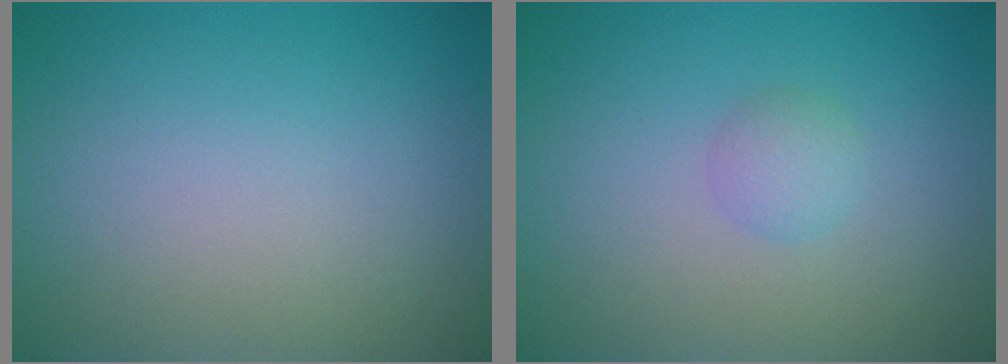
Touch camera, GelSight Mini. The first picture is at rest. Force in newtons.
{"total": 1.3, "press": 1.3, "slide": 0.1}